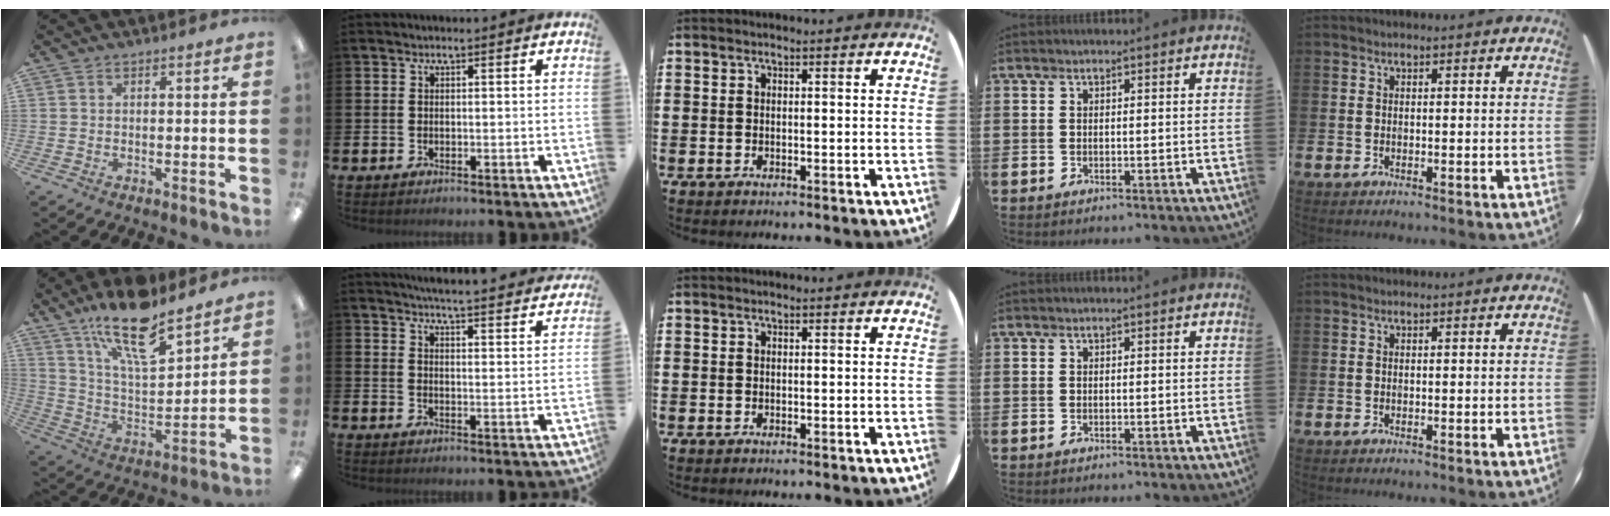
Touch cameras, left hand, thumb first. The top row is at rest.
{"thumb": {"total": 18.3, "force": [13.4, 6.0, 10.9], "torque": [-0.185, -0.078, 0.227]}, "index": {"total": 5.3, "force": [5.3, -0.1, 0.7], "torque": [-0.019, -0.042, 0.090]}}